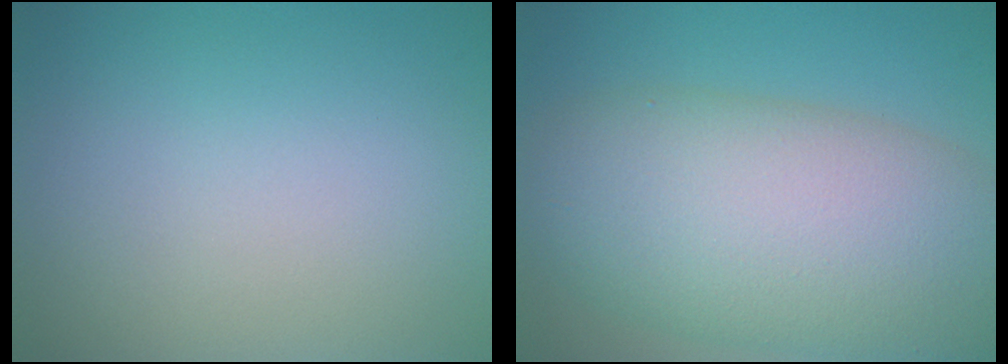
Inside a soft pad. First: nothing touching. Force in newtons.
{"total": 12.3, "press": 12.3, "slide": 0.5}